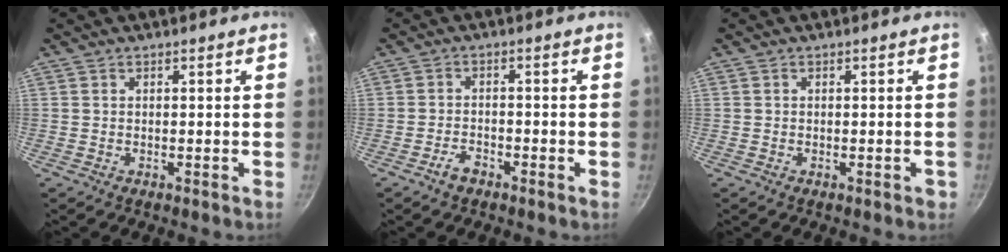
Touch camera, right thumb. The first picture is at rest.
{"total": 2.8, "force": [-2.1, 1.2, 1.4], "torque": [-0.026, 0.019, -0.038]}
{"total": 0.7, "force": [-0.3, 0.4, 0.5], "torque": [-0.001, 0.004, -0.004]}